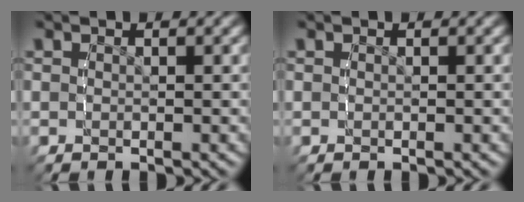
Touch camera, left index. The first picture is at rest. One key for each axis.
{"total": 0.0}